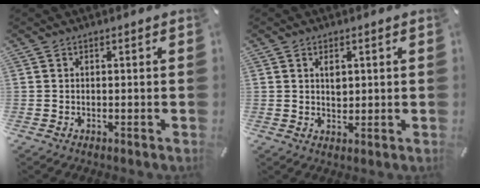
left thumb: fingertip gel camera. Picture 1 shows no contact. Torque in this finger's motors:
{"motor_torque": [-0.04, -0.29, 0.03, 0.27, 0.02]}